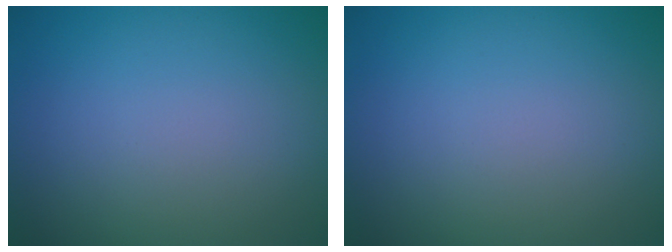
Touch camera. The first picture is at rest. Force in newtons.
{"total": 0.0}